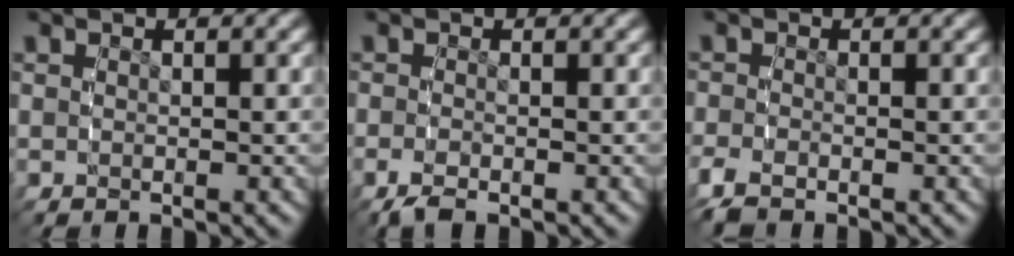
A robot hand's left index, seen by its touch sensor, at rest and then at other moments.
{"total": 1.3, "force": [-1.1, 0.2, 0.7], "torque": [-0.017, -0.003, -0.017]}
{"total": 1.8, "force": [-1.5, 0.7, 0.8], "torque": [-0.029, -0.008, -0.024]}